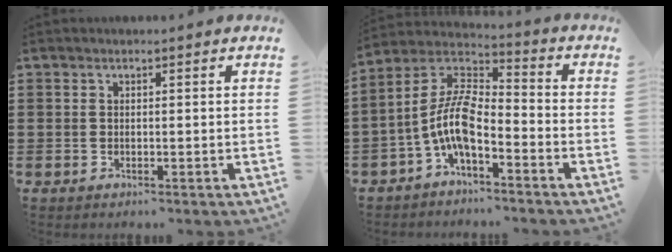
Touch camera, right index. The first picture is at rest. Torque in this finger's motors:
{"motor_torque": [2.14, 0.00, 1.05, 0.21]}